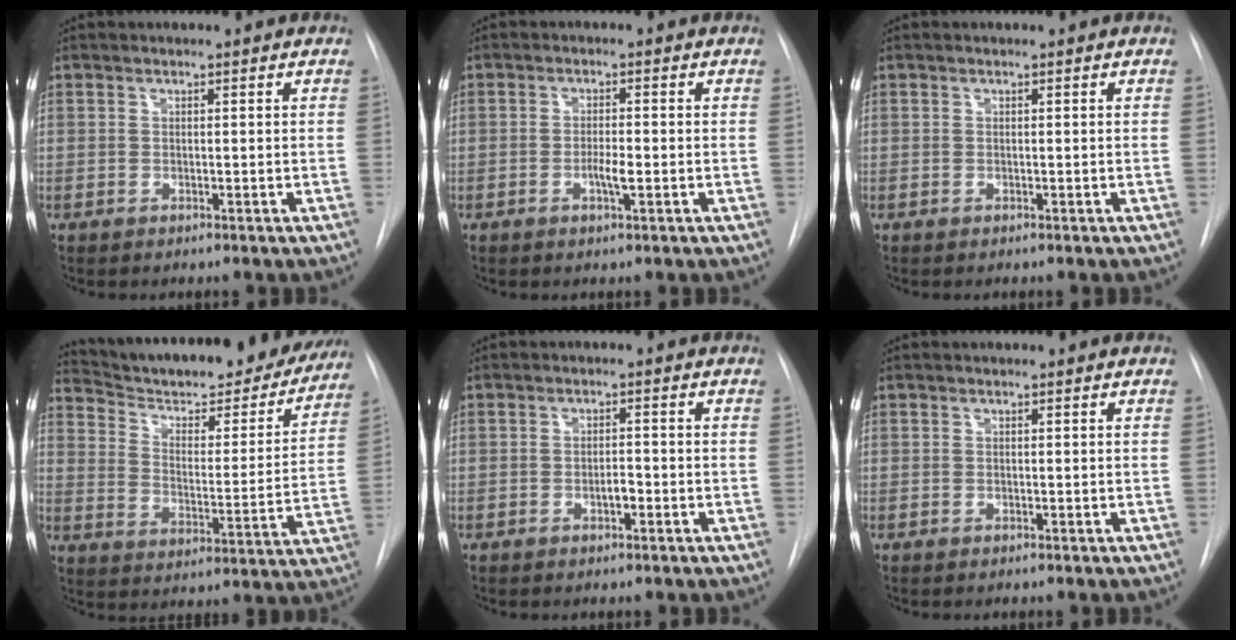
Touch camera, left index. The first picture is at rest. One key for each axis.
{"total": 2.5, "fx": -0.8, "fy": 0.4, "fz": 2.3, "tx": -0.043, "ty": 0.000, "tz": -0.014}
{"total": 0.0}
{"total": 26.5, "fx": 24.0, "fy": 5.2, "fz": 9.9, "tx": -0.151, "ty": -0.041, "tz": 0.321}
{"total": 1.8, "fx": -0.8, "fy": 0.7, "fz": 1.5, "tx": -0.023, "ty": 0.003, "tz": -0.013}
{"total": 0.0}